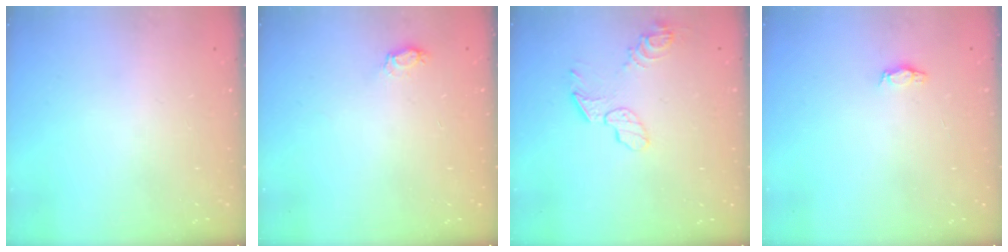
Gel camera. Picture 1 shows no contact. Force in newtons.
{"total": 4.7, "press": 4.4, "slide": 1.5}
{"total": 8.1, "press": 8.1, "slide": 0.1}
{"total": 2.9, "press": 2.8, "slide": 0.4}